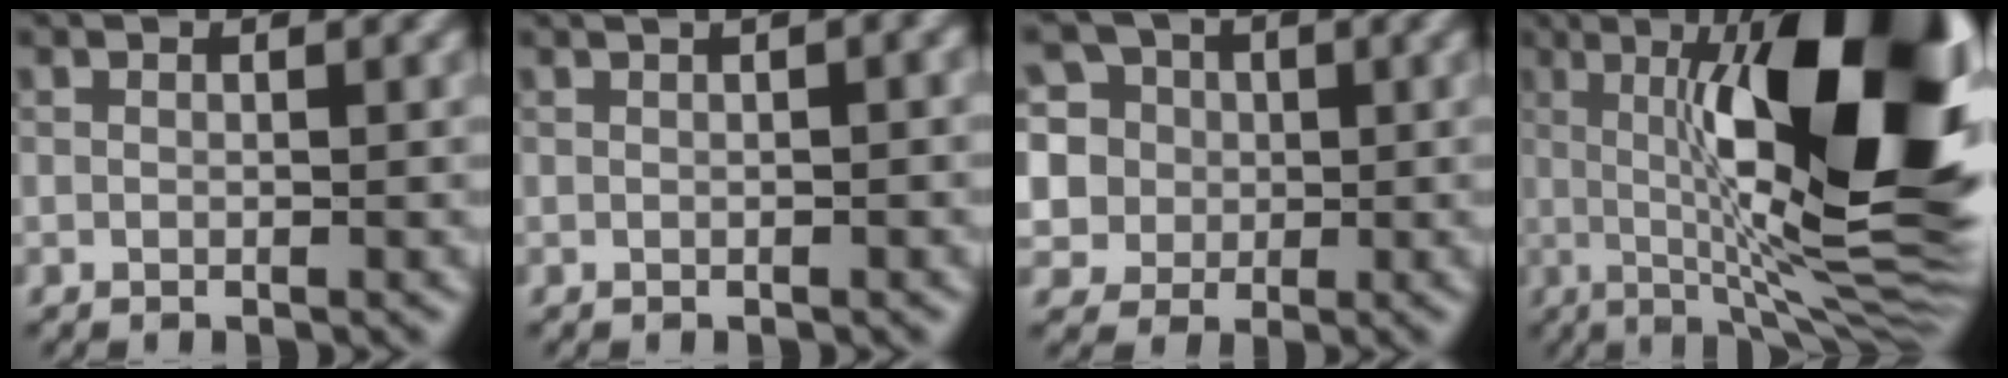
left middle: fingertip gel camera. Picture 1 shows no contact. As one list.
[{"total": 6.2, "force": [2.4, 3.0, 4.9], "torque": [-0.029, 0.045, 0.006]}, {"total": 9.8, "force": [4.1, 8.1, 3.7], "torque": [-0.094, 0.036, 0.053]}, {"total": 17.7, "force": [2.4, 4.9, 16.8], "torque": [-0.224, 0.019, 0.026]}]